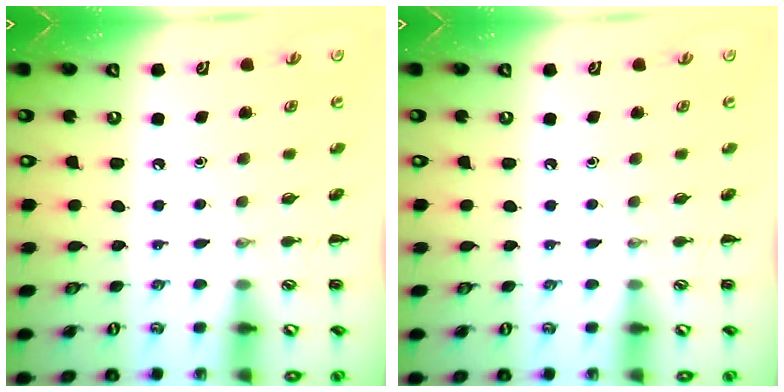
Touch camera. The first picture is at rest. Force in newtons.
{"total": 0.0}